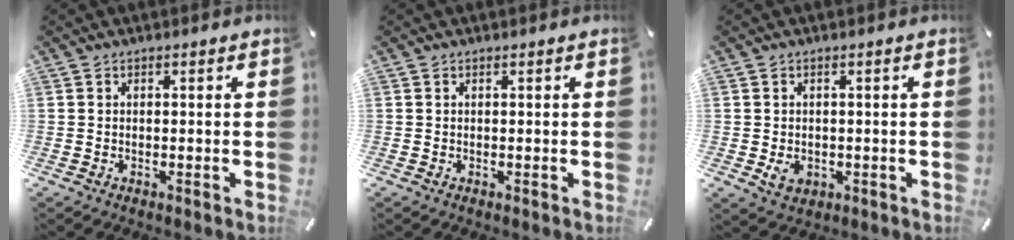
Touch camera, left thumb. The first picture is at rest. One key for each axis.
{"total": 0.0}
{"total": 3.5, "fx": -0.6, "fy": 2.9, "fz": 1.9, "tx": -0.036, "ty": -0.004, "tz": -0.013}